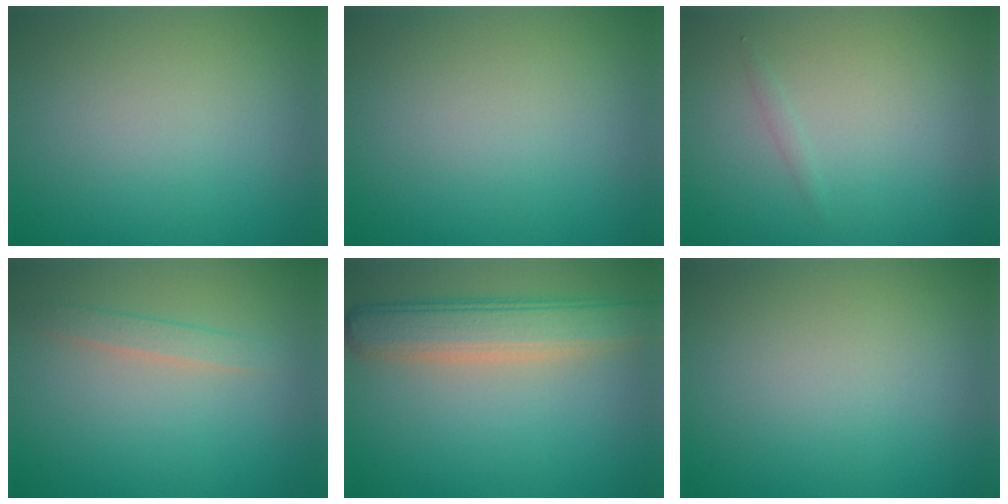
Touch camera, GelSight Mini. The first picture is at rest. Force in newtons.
{"total": 0.0}
{"total": 0.5, "press": 0.5, "slide": 0.0}
{"total": 1.6, "press": 1.6, "slide": 0.1}
{"total": 5.3, "press": 5.3, "slide": 0.4}
{"total": 0.0}